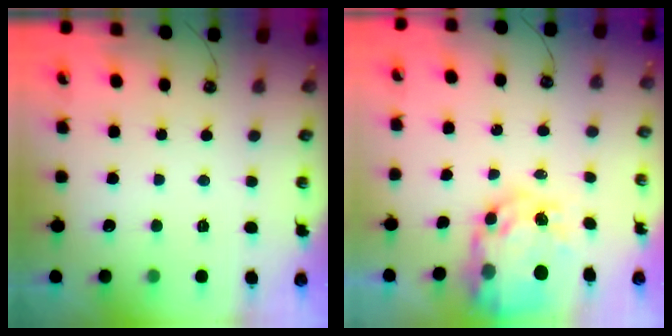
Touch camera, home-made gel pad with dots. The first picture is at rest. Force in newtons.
{"total": 12.5, "press": 12.4, "slide": 0.9}